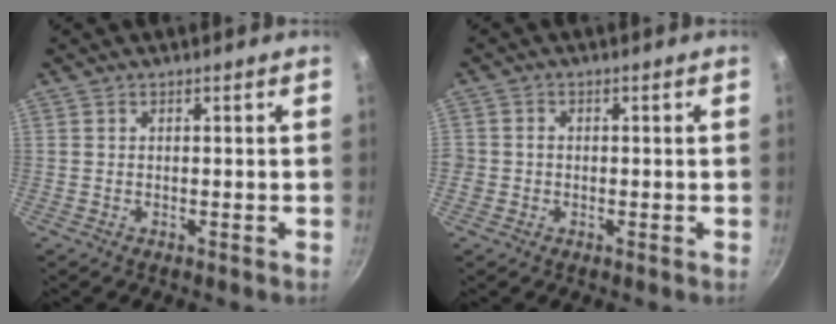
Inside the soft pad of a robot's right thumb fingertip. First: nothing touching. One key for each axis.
{"total": 2.1, "fx": -0.5, "fy": 1.9, "fz": 0.5, "tx": -0.004, "ty": 0.004, "tz": -0.012}